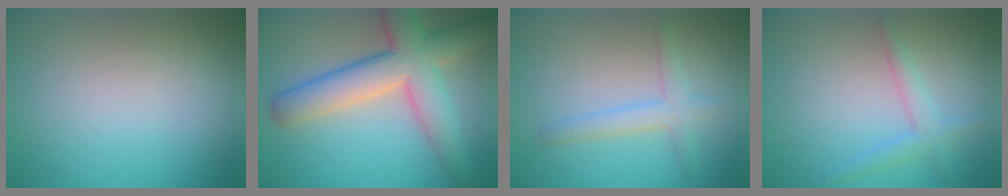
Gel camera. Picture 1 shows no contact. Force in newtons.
{"total": 8.1, "press": 8.1, "slide": 0.6}
{"total": 2.3, "press": 2.3, "slide": 0.1}
{"total": 2.0, "press": 2.0, "slide": 0.1}